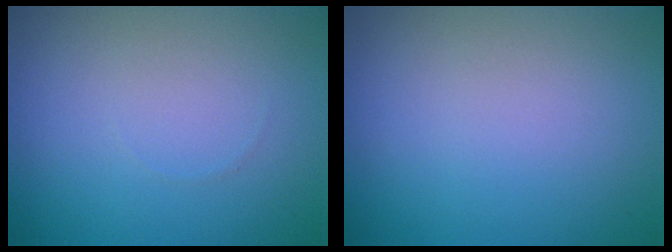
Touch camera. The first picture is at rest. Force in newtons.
{"total": 0.0}